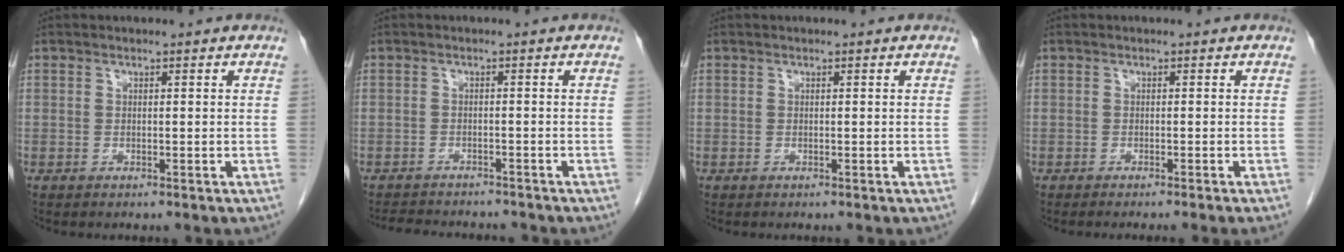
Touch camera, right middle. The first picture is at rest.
{"total": 8.2, "force": [-7.6, 1.9, 2.3], "torque": [-0.037, 0.000, -0.102]}
{"total": 0.0}
{"total": 3.1, "force": [-2.6, -0.8, 1.5], "torque": [-0.010, 0.006, -0.035]}